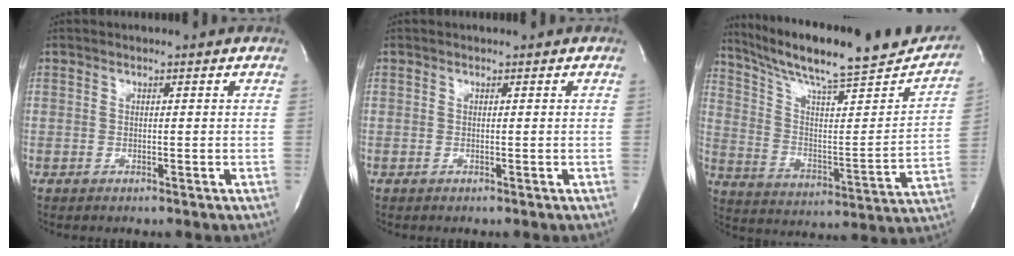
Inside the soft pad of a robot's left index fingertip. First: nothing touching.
{"total": 0.0}
{"total": 24.2, "force": [20.6, 2.9, 12.3], "torque": [-0.197, -0.023, 0.299]}